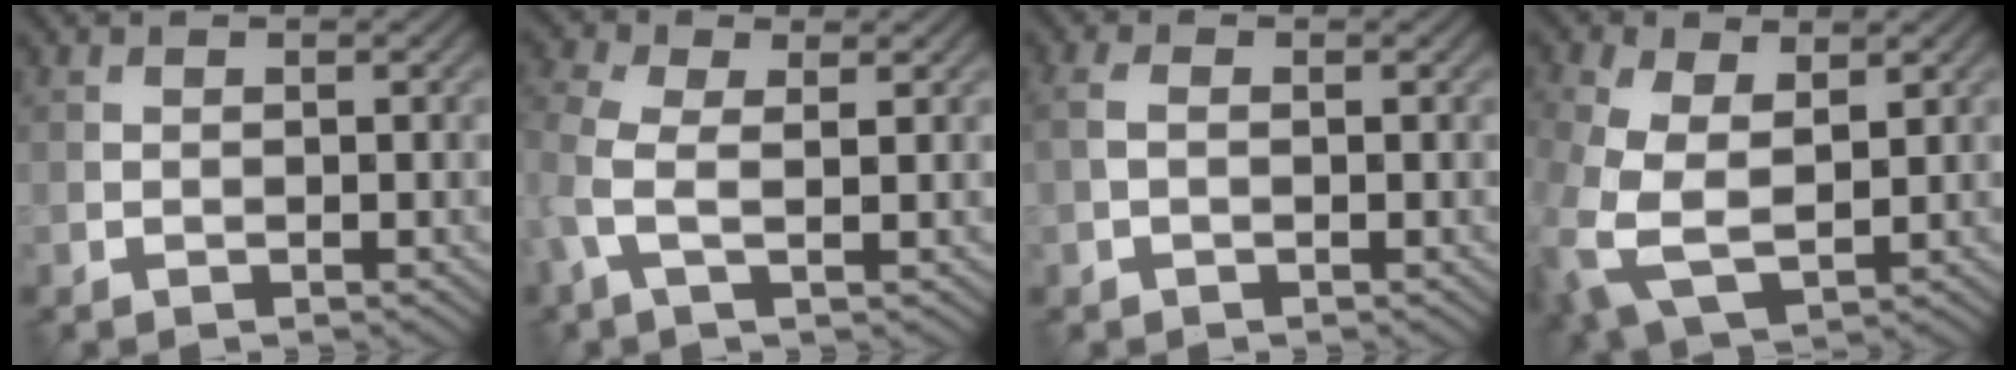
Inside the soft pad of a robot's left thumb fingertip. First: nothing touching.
{"total": 4.7, "force": [0.1, 2.2, 4.1], "torque": [-0.117, 0.005, -0.003]}
{"total": 1.9, "force": [0.0, 1.2, 1.5], "torque": [-0.040, 0.005, -0.001]}
{"total": 9.4, "force": [-0.1, 5.9, 7.3], "torque": [-0.219, -0.014, 0.007]}